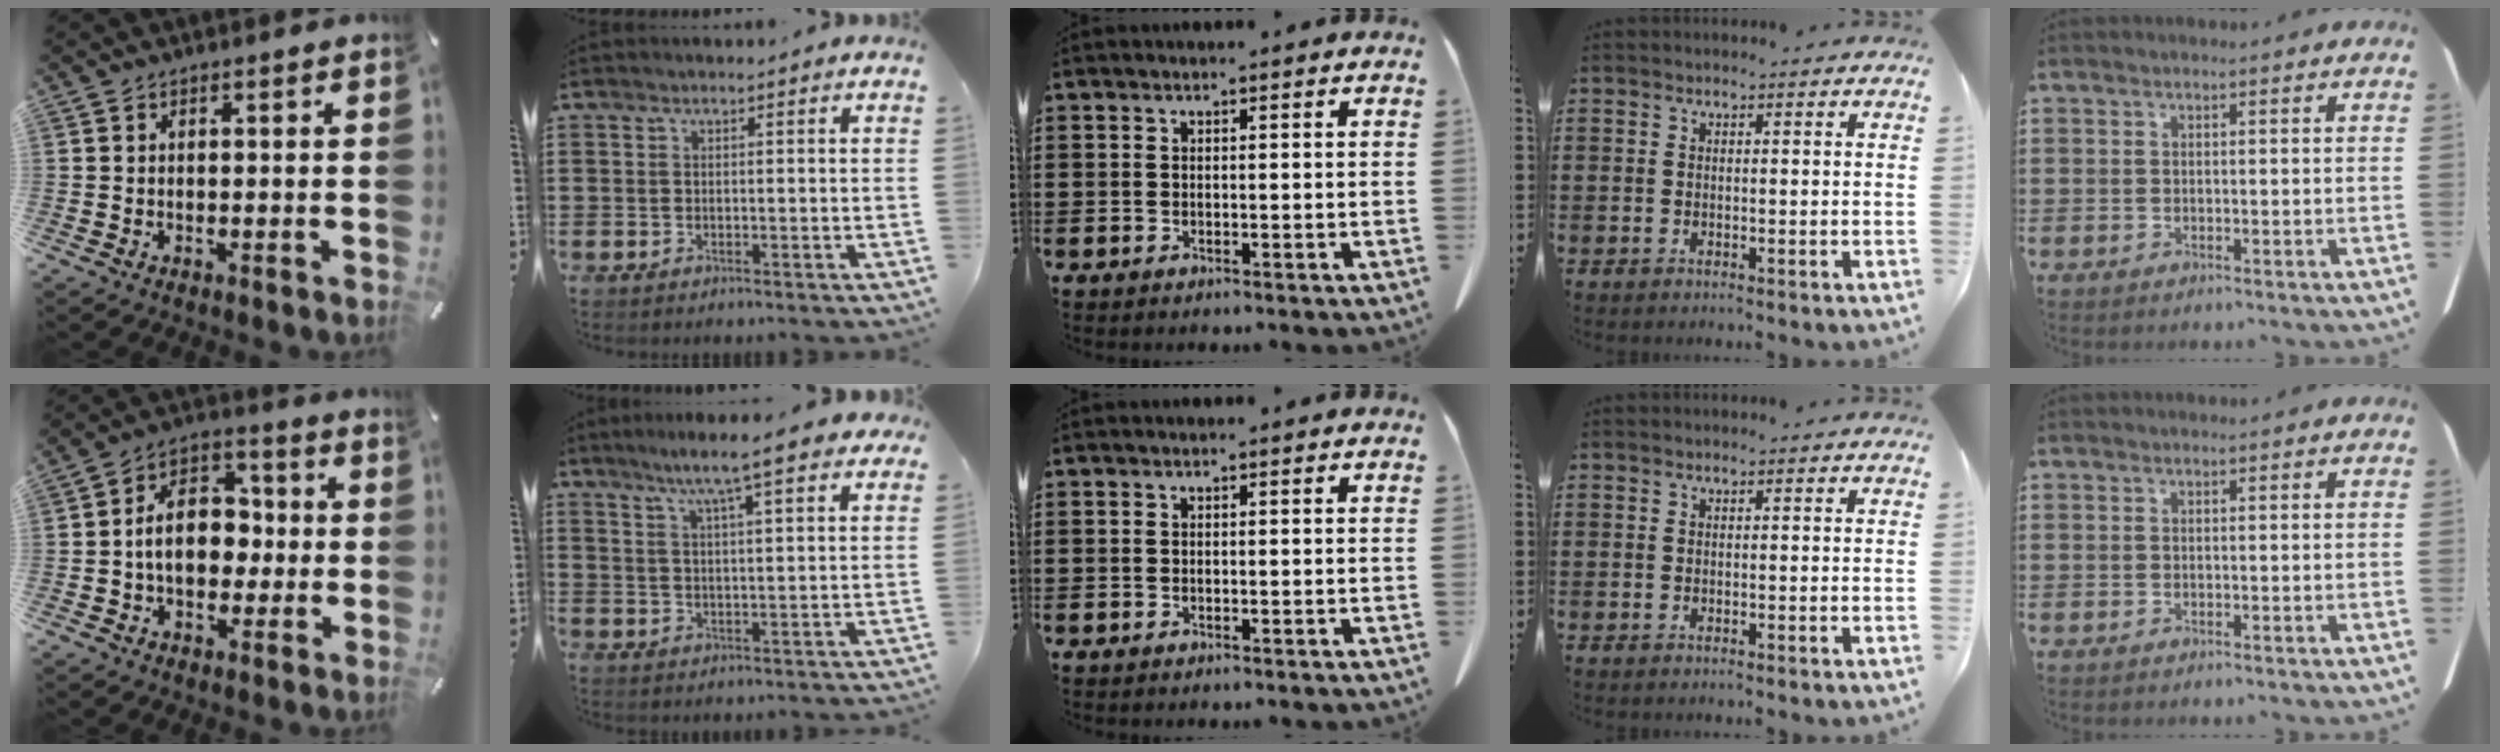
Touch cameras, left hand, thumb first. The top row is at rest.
{"thumb": {"total": 11.5, "force": [-1.4, 8.5, 7.7], "torque": [-0.135, 0.017, -0.025]}, "index": {"total": 7.9, "force": [6.2, 0.6, 4.9], "torque": [-0.103, -0.013, 0.106]}}